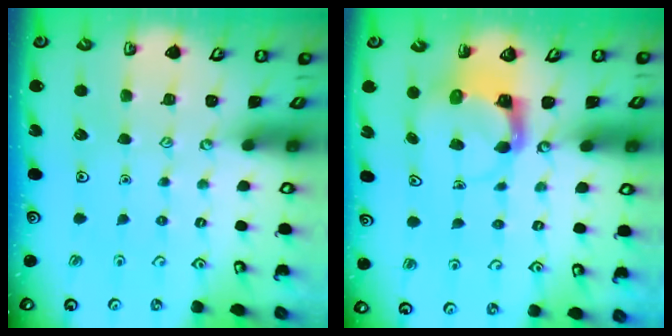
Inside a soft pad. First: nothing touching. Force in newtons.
{"total": 3.8, "press": 3.8, "slide": 0.3}